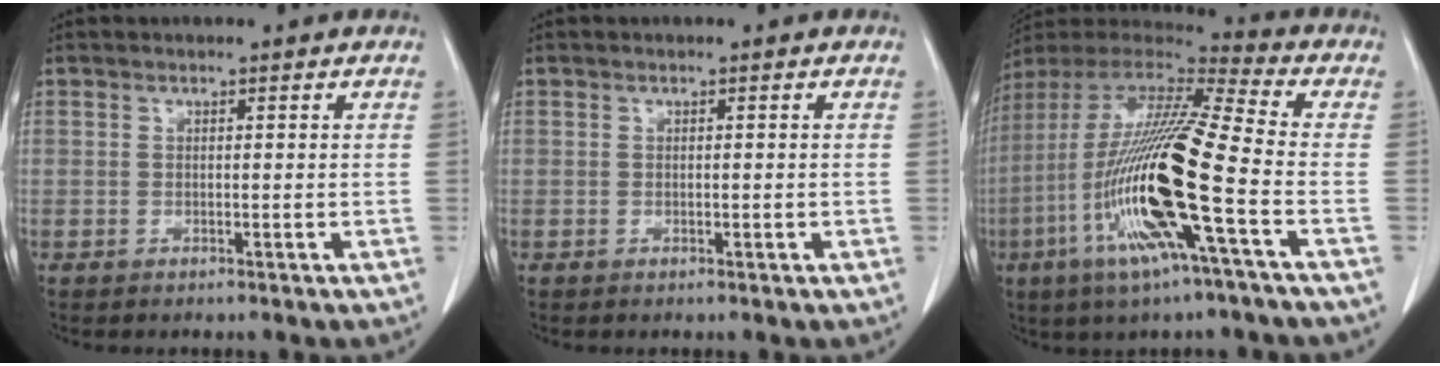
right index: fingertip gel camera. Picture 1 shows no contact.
{"total": 0.5, "force": [-0.2, 0.2, 0.4], "torque": [-0.009, 0.000, 0.000]}
{"total": 21.5, "force": [-6.4, 0.9, 20.5], "torque": [-0.435, -0.027, -0.130]}